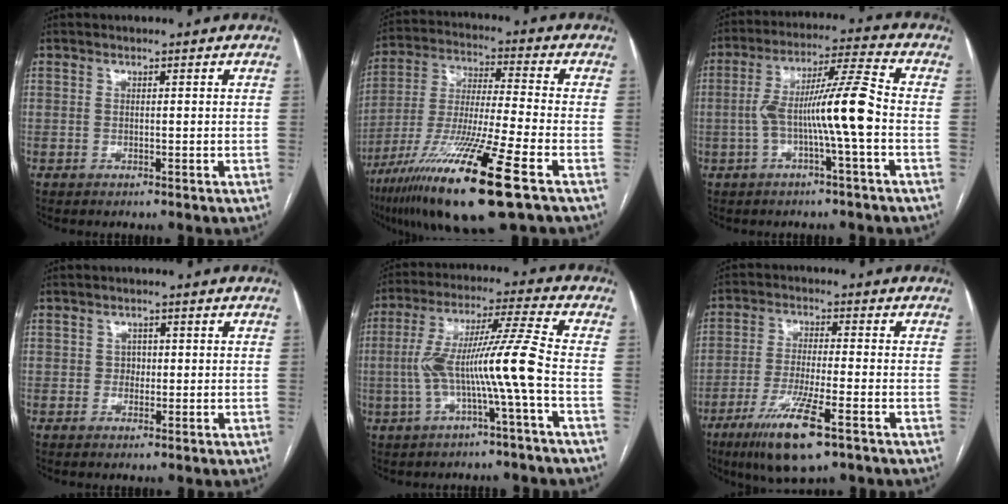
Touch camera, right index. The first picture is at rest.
{"total": 20.0, "force": [-10.9, 0.5, 16.7], "torque": [-0.322, -0.052, -0.198]}
{"total": 10.8, "force": [-2.1, -0.3, 10.6], "torque": [-0.192, 0.023, -0.040]}
{"total": 1.5, "force": [0.0, 1.3, 0.7], "torque": [-0.007, 0.004, -0.001]}
{"total": 11.3, "force": [-2.5, -1.2, 11.0], "torque": [-0.214, 0.026, -0.047]}
{"total": 11.0, "force": [-6.2, 1.2, 9.0], "torque": [-0.177, -0.027, -0.106]}